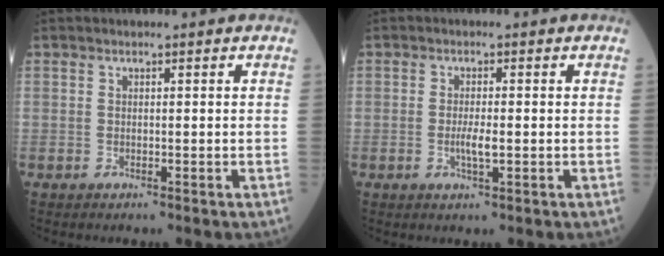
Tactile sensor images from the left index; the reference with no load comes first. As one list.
[{"total": 2.7, "force": [-0.4, 0.6, 2.6], "torque": [-0.053, -0.002, -0.004]}]